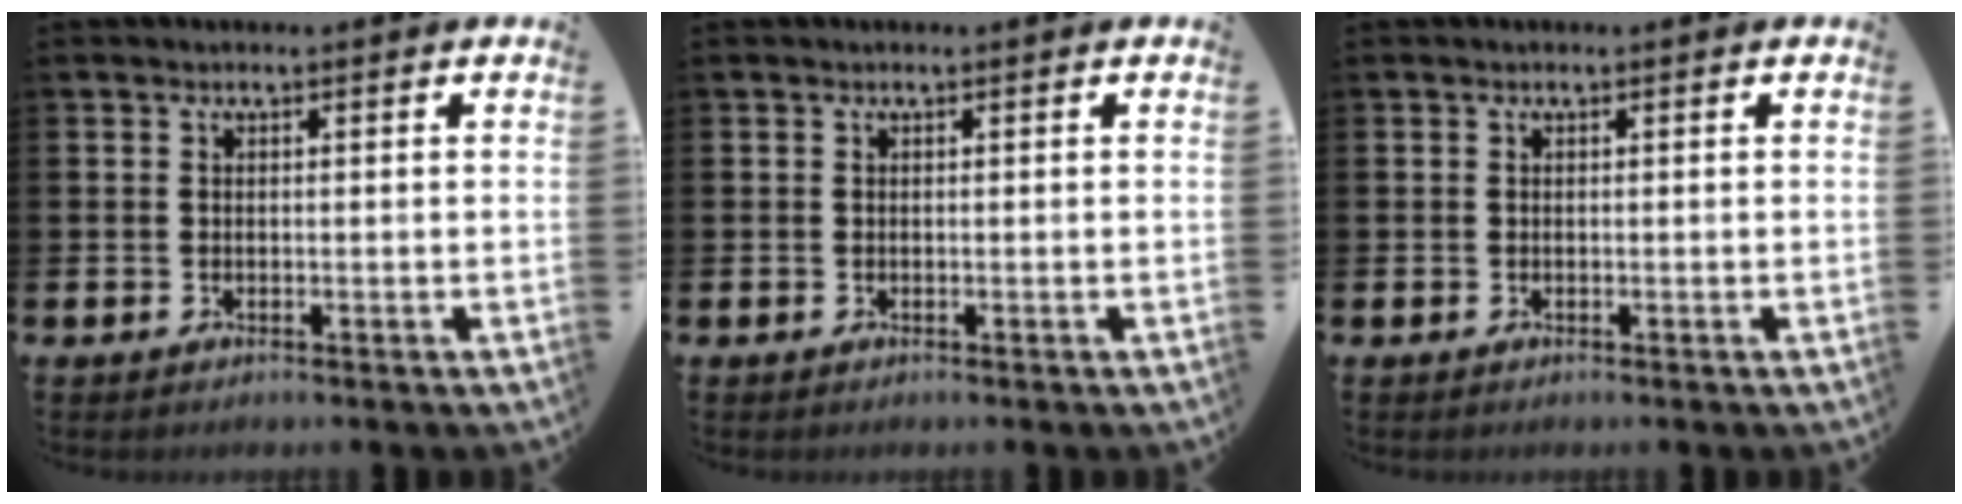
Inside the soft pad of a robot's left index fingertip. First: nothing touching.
{"total": 0.0}
{"total": 0.0}